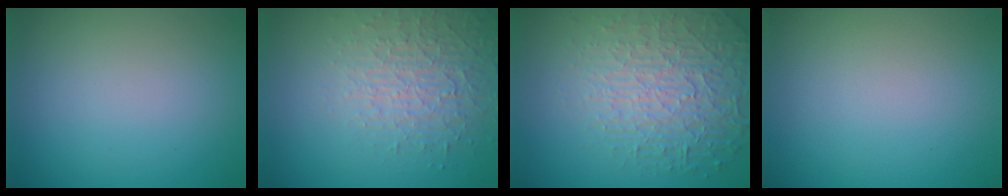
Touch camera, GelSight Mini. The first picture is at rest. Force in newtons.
{"total": 4.5, "press": 3.6, "slide": 2.7}
{"total": 7.0, "press": 5.3, "slide": 4.6}
{"total": 0.0}